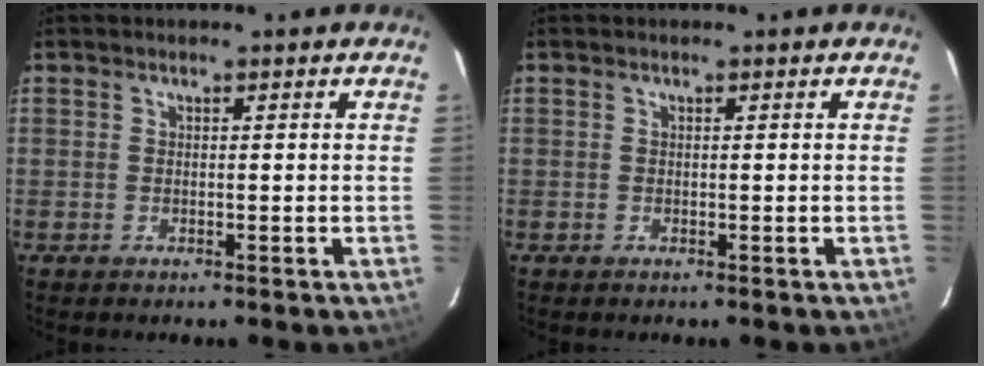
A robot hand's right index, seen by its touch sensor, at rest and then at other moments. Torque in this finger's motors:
{"motor_torque": [-0.53, 0.24, 0.10, 0.01]}